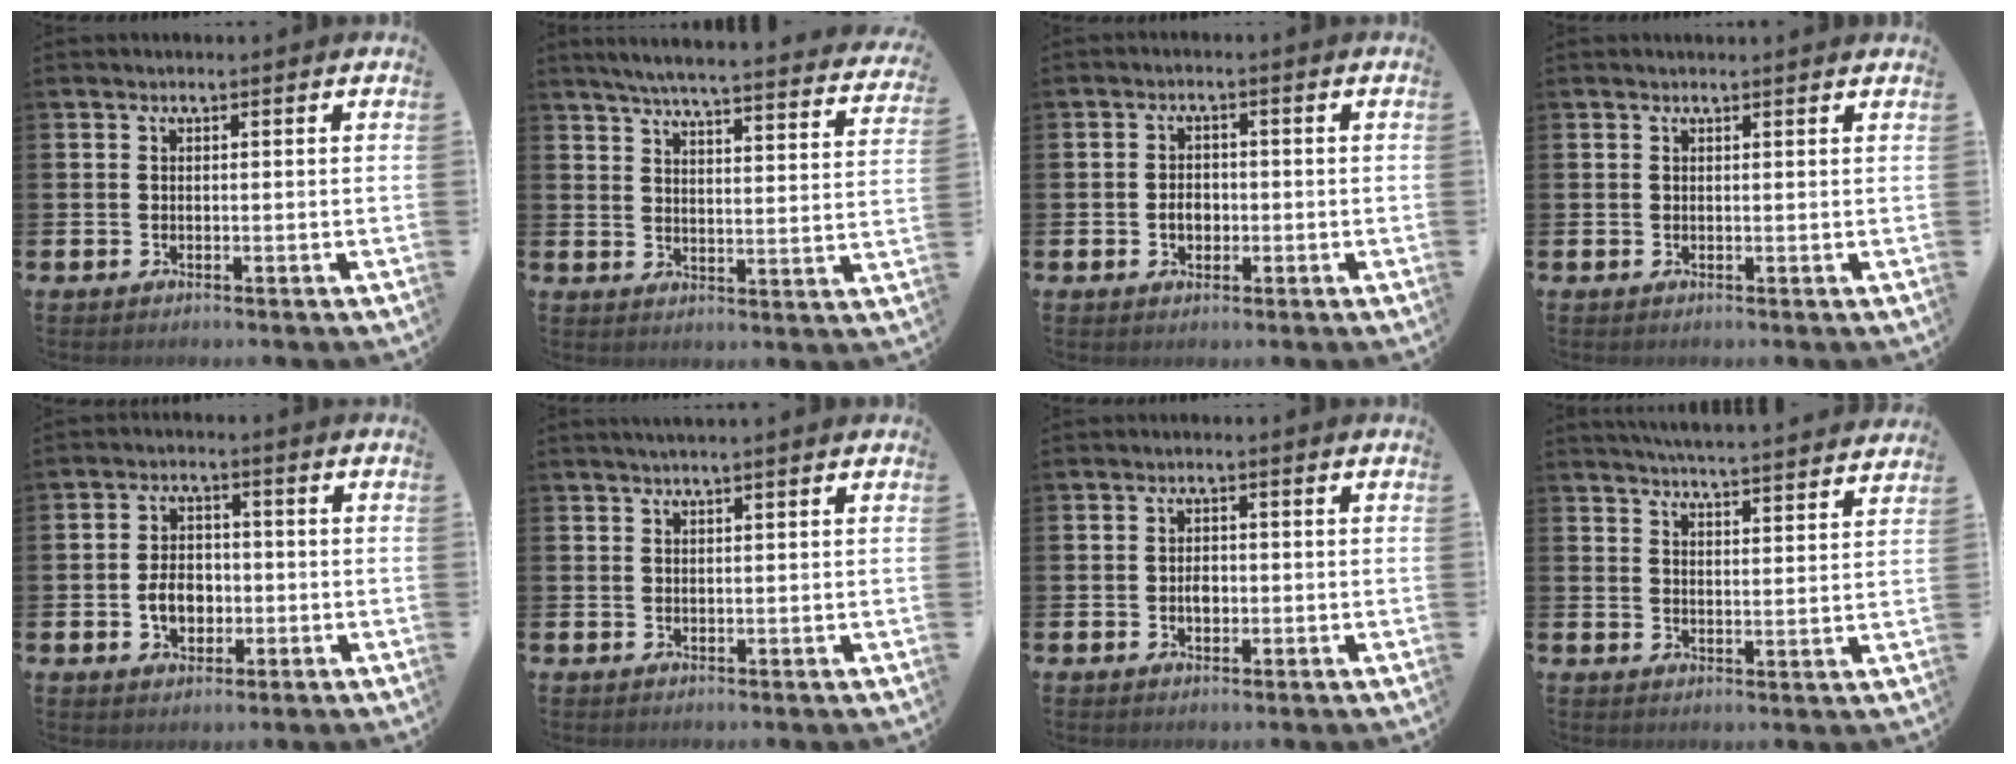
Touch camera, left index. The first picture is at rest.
{"total": 5.5, "force": [5.1, -0.1, 1.9], "torque": [-0.052, -0.043, 0.084]}
{"total": 2.5, "force": [-0.5, 1.9, 1.5], "torque": [-0.015, -0.001, -0.017]}
{"total": 0.6, "force": [0.6, -0.1, 0.0], "torque": [0.002, -0.002, 0.011]}
{"total": 4.6, "force": [-1.0, 3.4, 3.0], "torque": [-0.043, 0.001, -0.025]}
{"total": 1.4, "force": [1.1, -0.1, 0.7], "torque": [-0.011, 0.000, 0.020]}
{"total": 2.1, "force": [-0.3, 1.5, 1.5], "torque": [-0.012, -0.001, -0.010]}
{"total": 5.6, "force": [5.6, -0.1, 0.7], "torque": [-0.024, -0.037, 0.099]}